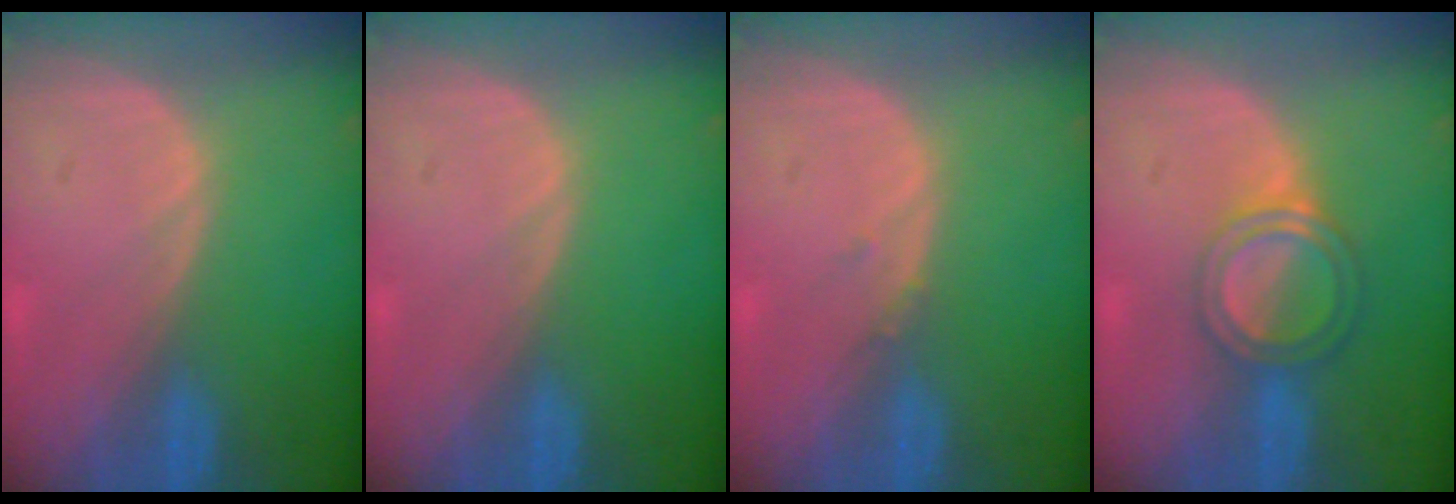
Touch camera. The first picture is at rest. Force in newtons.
{"total": 0.0}
{"total": 0.7, "press": 0.7, "slide": 0.3}
{"total": 5.1, "press": 4.6, "slide": 2.1}